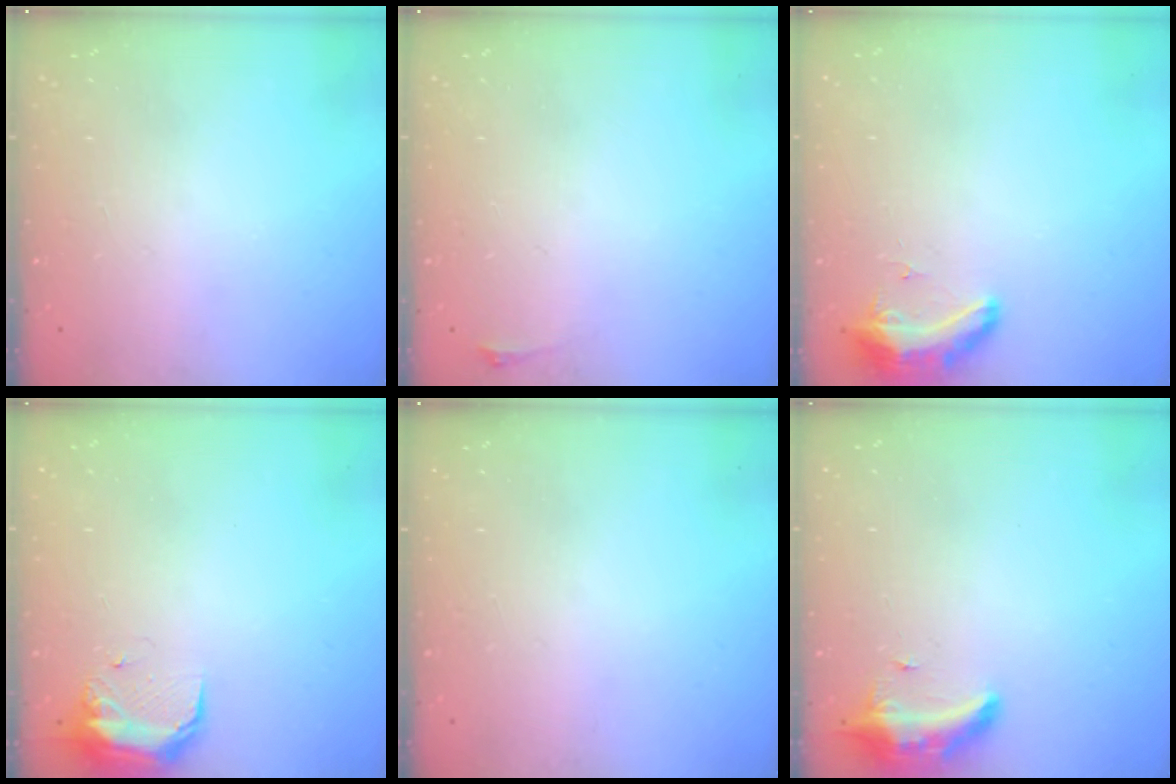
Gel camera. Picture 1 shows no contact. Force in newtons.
{"total": 2.8, "press": 2.1, "slide": 1.9}
{"total": 11.0, "press": 9.7, "slide": 5.3}
{"total": 9.3, "press": 9.1, "slide": 1.9}
{"total": 0.0}
{"total": 8.5, "press": 8.4, "slide": 1.4}